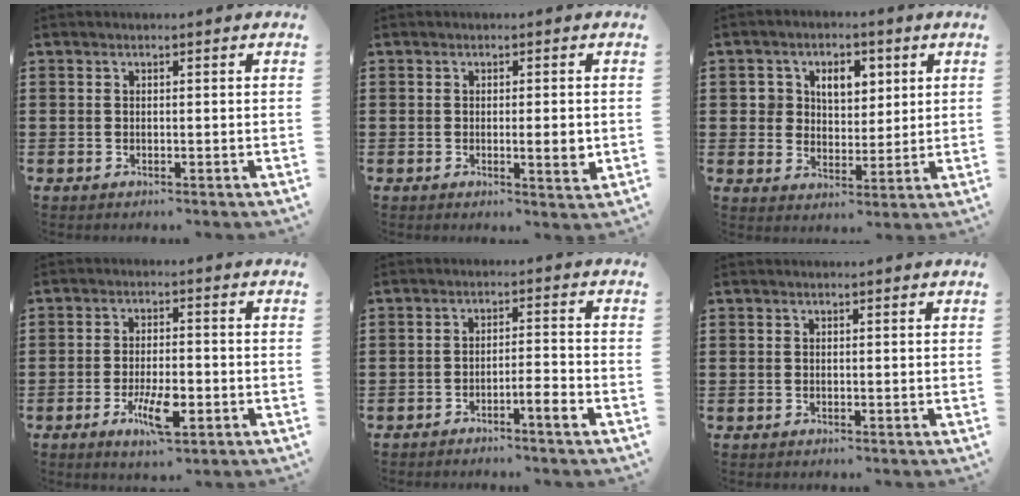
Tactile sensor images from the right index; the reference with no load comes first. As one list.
[{"total": 3.2, "force": [-0.3, 0.4, 3.1], "torque": [-0.053, -0.004, -0.004]}, {"total": 5.3, "force": [2.1, 4.2, 2.6], "torque": [-0.069, 0.019, 0.036]}, {"total": 6.7, "force": [-2.7, 2.0, 5.9], "torque": [-0.120, -0.011, -0.048]}, {"total": 3.5, "force": [-2.5, 0.0, 2.4], "torque": [-0.040, 0.002, -0.047]}, {"total": 0.0}]